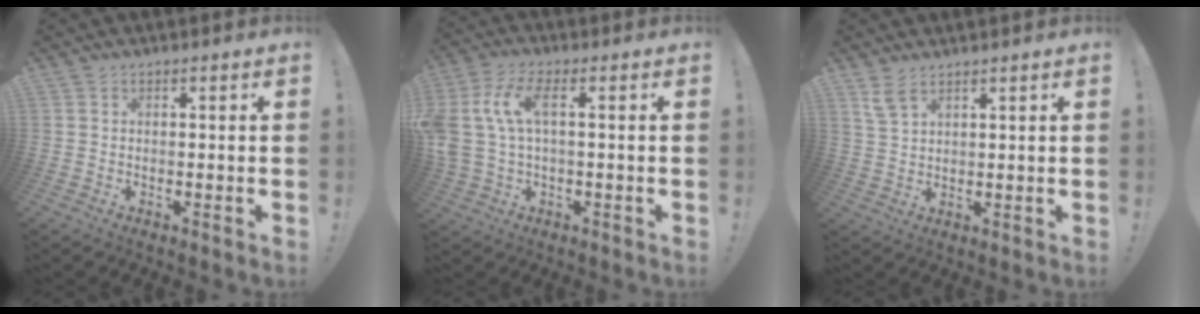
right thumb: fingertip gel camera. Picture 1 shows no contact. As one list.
[{"total": 10.6, "force": [1.8, 5.1, 9.1], "torque": [-0.202, 0.000, 0.034]}, {"total": 4.7, "force": [3.4, 1.5, 2.8], "torque": [-0.052, -0.014, 0.064]}]